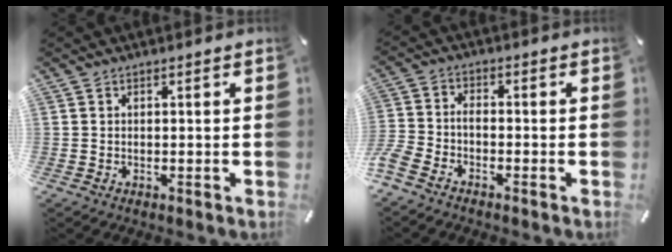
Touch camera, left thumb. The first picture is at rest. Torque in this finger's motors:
{"motor_torque": [-0.35, 1.24, 0.26, 0.17, 0.12]}